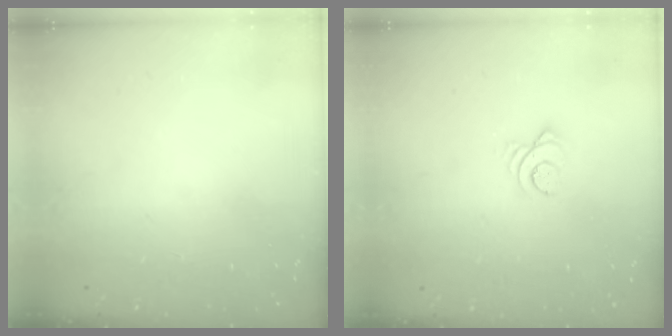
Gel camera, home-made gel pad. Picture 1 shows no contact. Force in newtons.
{"total": 3.0, "press": 2.9, "slide": 0.4}